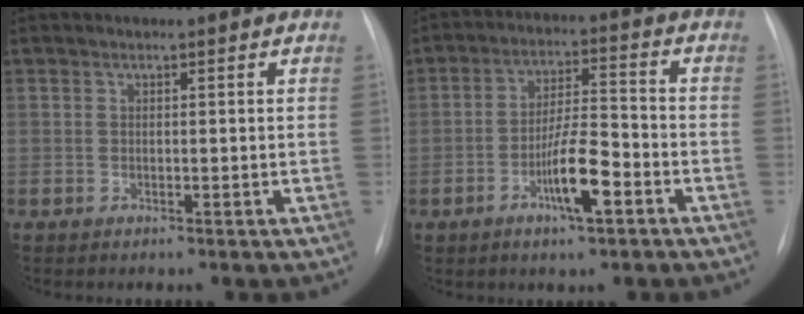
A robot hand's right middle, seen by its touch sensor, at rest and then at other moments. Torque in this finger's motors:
{"motor_torque": [1.41, -0.73, 0.53, 0.16]}